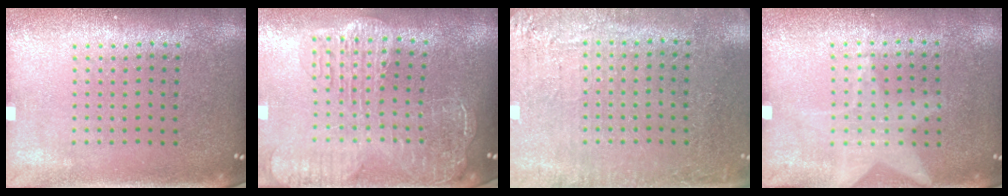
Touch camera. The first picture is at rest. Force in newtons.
{"total": 2.8, "press": 2.3, "slide": 1.6}
{"total": 2.8, "press": 2.6, "slide": 1.1}
{"total": 1.1, "press": 1.0, "slide": 0.5}